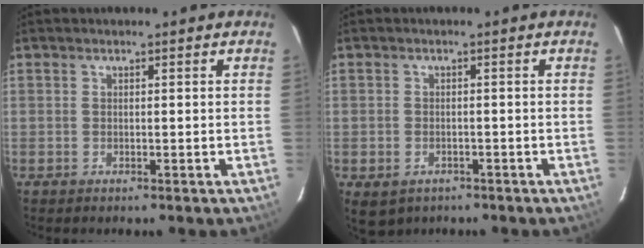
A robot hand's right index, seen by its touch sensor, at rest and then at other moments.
{"total": 4.6, "force": [-2.3, 3.5, 1.9], "torque": [-0.043, -0.008, -0.026]}